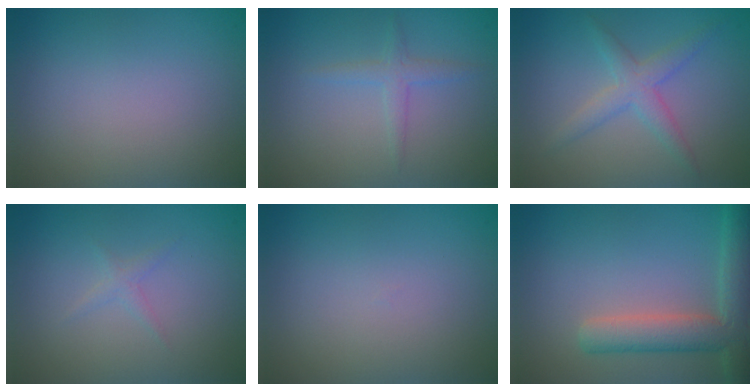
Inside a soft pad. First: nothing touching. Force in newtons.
{"total": 1.5, "press": 1.5, "slide": 0.0}
{"total": 2.8, "press": 2.8, "slide": 0.1}
{"total": 0.9, "press": 0.9, "slide": 0.0}
{"total": 0.0}
{"total": 5.7, "press": 5.7, "slide": 0.6}